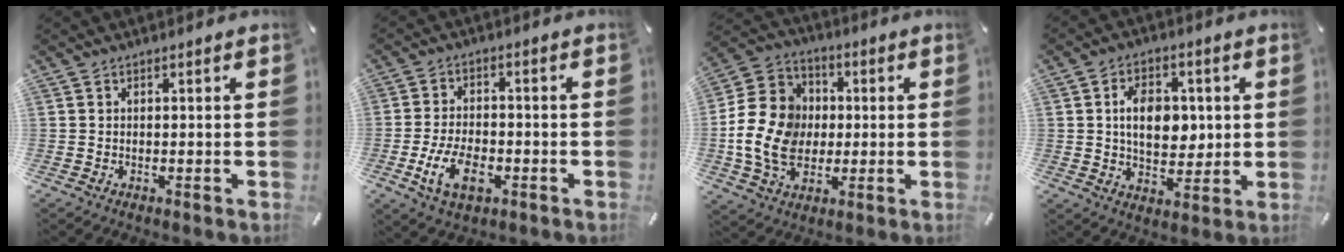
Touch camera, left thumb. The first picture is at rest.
{"total": 9.7, "force": [-3.5, 5.6, 7.1], "torque": [-0.149, 0.001, -0.064]}
{"total": 15.0, "force": [-1.3, 12.7, 7.8], "torque": [-0.181, 0.021, -0.019]}
{"total": 10.4, "force": [1.4, 7.3, 7.3], "torque": [-0.121, 0.008, 0.024]}